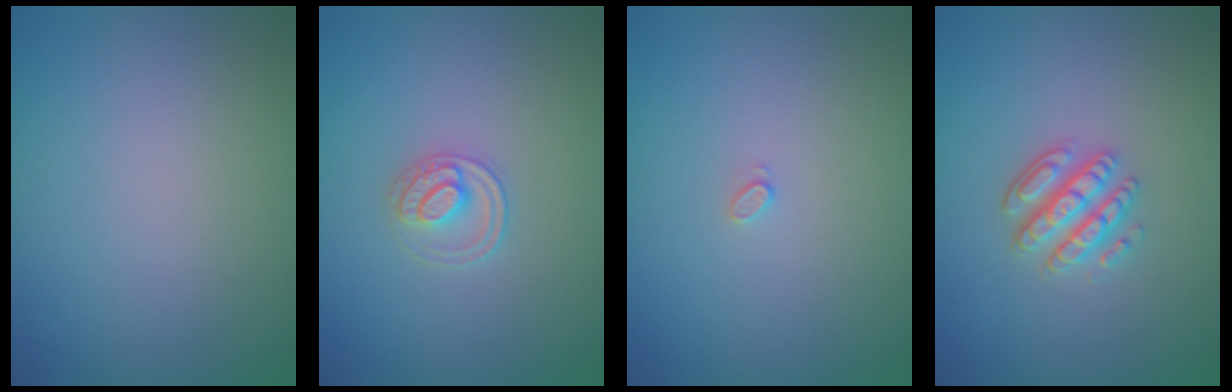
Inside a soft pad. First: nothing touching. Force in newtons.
{"total": 2.2, "press": 2.2, "slide": 0.2}
{"total": 0.6, "press": 0.6, "slide": 0.1}
{"total": 3.4, "press": 3.0, "slide": 1.6}